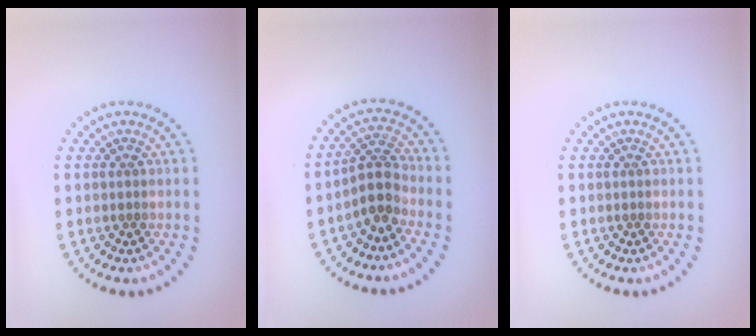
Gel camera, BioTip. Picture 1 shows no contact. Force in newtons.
{"total": 2.9, "press": 2.2, "slide": 1.9}
{"total": 0.0}